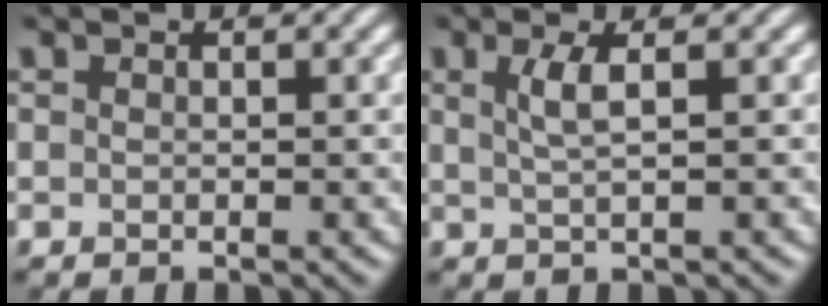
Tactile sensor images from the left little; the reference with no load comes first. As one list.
[{"total": 2.3, "force": [0.6, 0.6, 2.1], "torque": [-0.039, -0.002, 0.011]}]